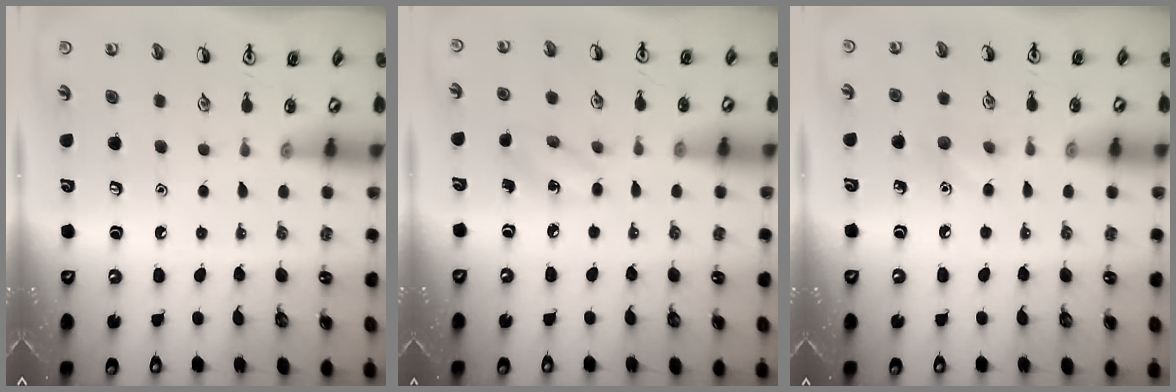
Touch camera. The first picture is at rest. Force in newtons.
{"total": 5.4, "press": 5.1, "slide": 1.5}
{"total": 6.2, "press": 5.9, "slide": 1.8}